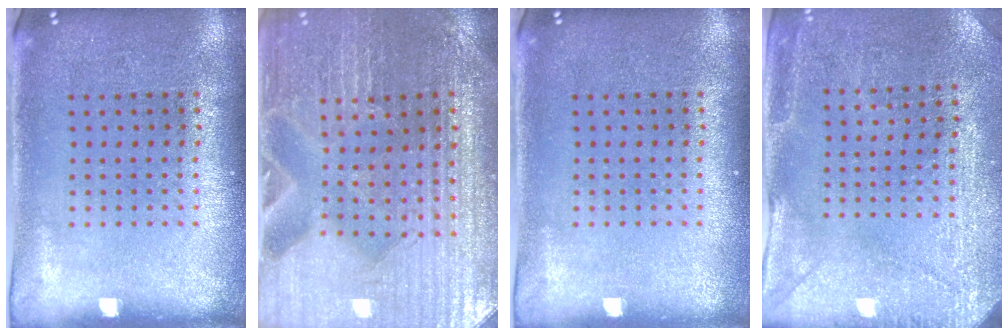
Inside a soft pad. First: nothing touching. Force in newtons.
{"total": 3.3, "press": 3.3, "slide": 0.3}
{"total": 0.0}
{"total": 2.9, "press": 2.8, "slide": 0.7}